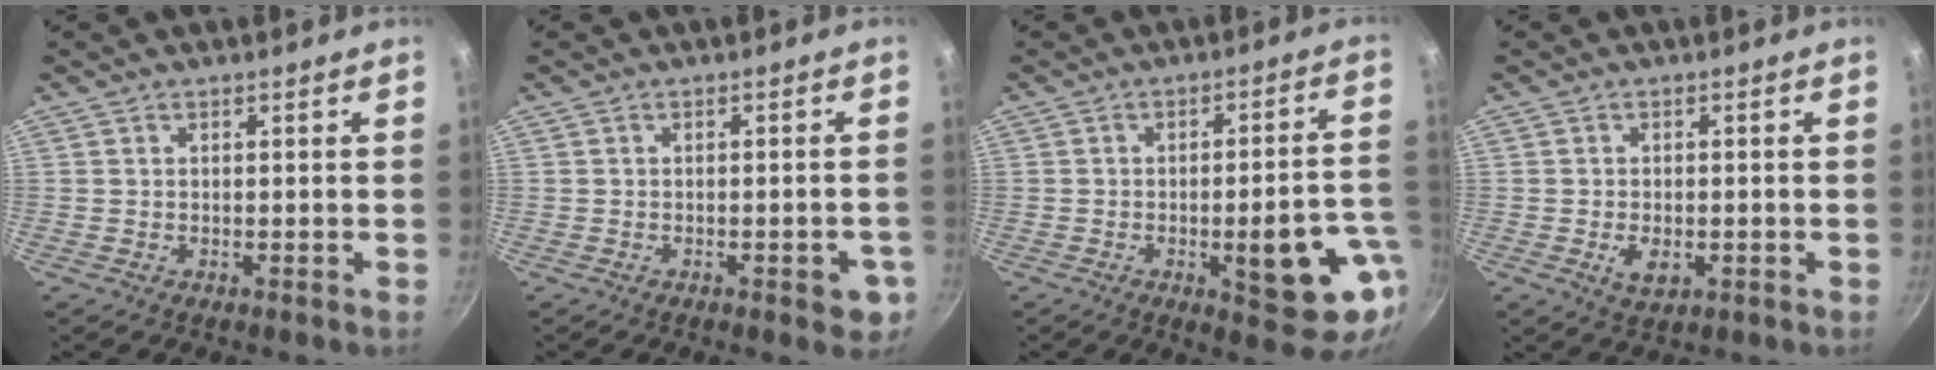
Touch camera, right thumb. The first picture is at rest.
{"total": 4.7, "force": [-1.9, 2.0, 3.8], "torque": [-0.031, 0.007, -0.021]}
{"total": 15.0, "force": [-4.2, 4.9, 13.6], "torque": [-0.140, 0.028, -0.051]}
{"total": 4.2, "force": [-1.1, 2.5, 3.2], "torque": [-0.050, 0.000, -0.013]}